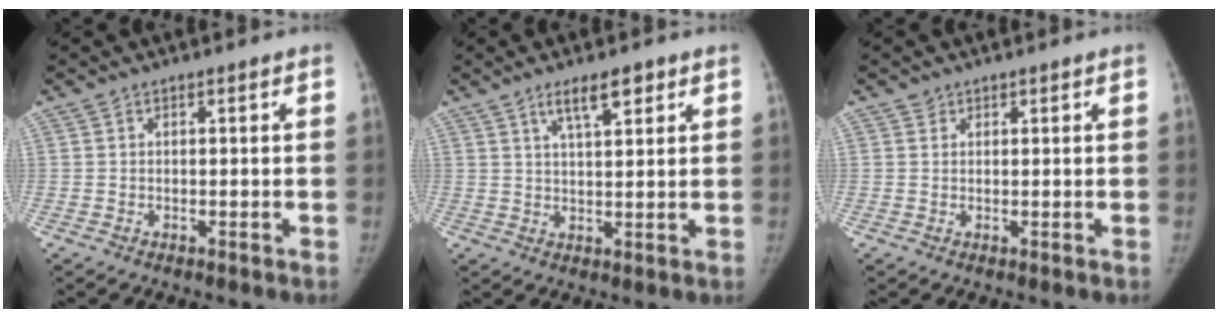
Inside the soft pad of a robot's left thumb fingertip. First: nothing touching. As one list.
[{"total": 6.0, "force": [3.5, 1.9, 4.5], "torque": [-0.059, -0.015, 0.058]}, {"total": 0.8, "force": [0.5, 0.6, -0.1], "torque": [0.013, -0.002, 0.005]}]